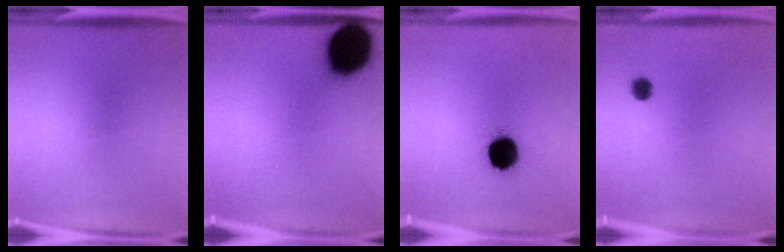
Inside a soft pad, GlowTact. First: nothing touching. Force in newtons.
{"total": 19.2}
{"total": 11.5}
{"total": 1.8}